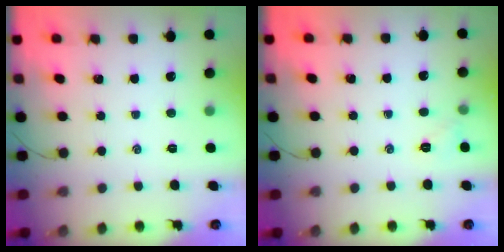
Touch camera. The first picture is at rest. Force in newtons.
{"total": 3.6, "press": 3.5, "slide": 1.1}